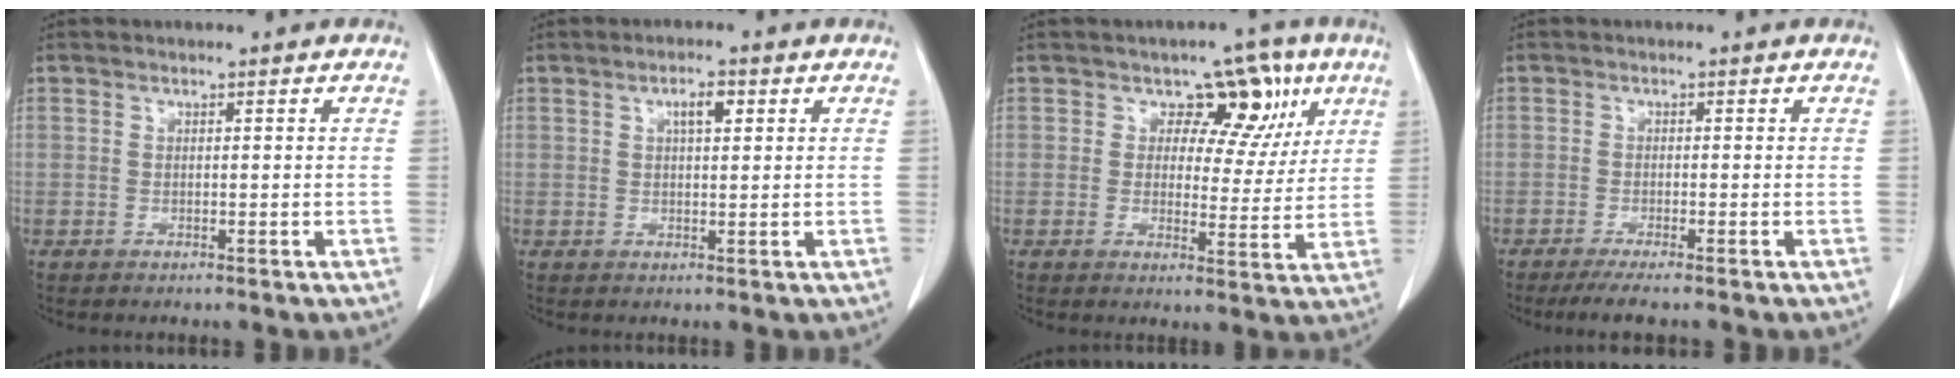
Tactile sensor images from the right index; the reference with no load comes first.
{"total": 2.9, "force": [1.2, 0.9, 2.5], "torque": [-0.043, 0.002, 0.019]}
{"total": 7.9, "force": [3.7, 5.6, 4.2], "torque": [-0.023, 0.013, 0.046]}
{"total": 3.7, "force": [-2.9, -0.1, 2.3], "torque": [-0.036, -0.008, -0.050]}